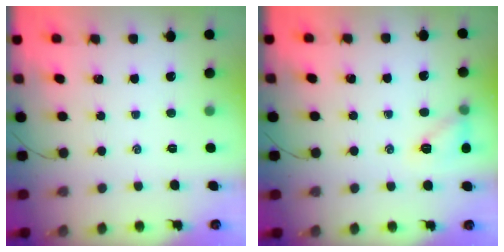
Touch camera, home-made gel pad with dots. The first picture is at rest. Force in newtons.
{"total": 8.7, "press": 8.7, "slide": 0.9}